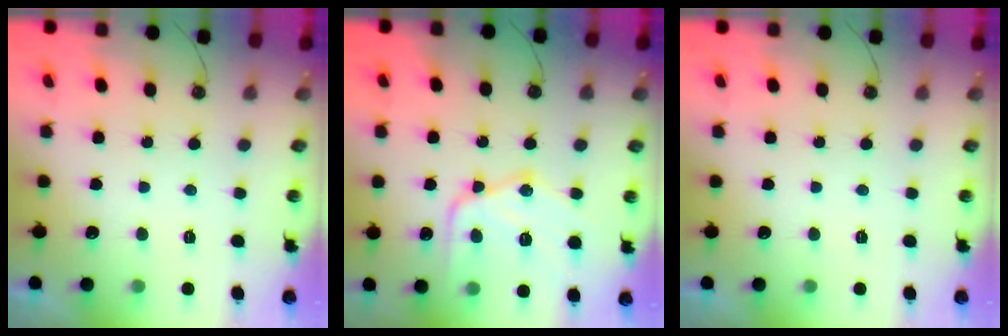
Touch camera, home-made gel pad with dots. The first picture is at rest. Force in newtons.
{"total": 15.7, "press": 15.6, "slide": 1.2}
{"total": 0.0}